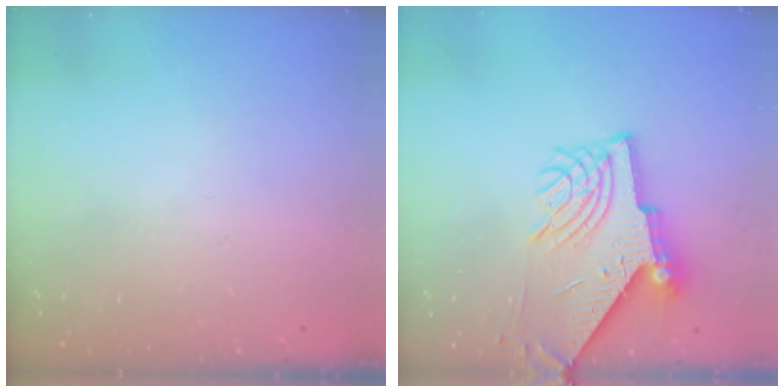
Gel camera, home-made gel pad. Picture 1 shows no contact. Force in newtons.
{"total": 9.7, "press": 9.7, "slide": 1.0}